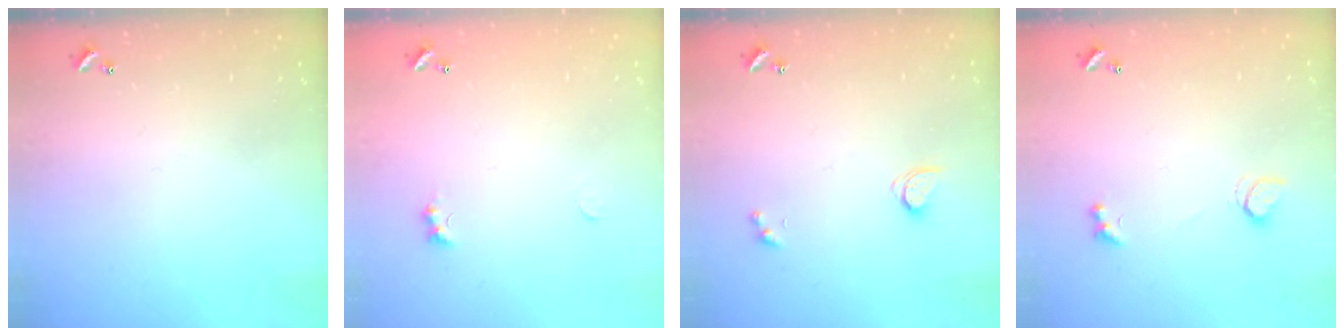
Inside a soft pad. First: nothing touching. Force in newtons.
{"total": 1.4, "press": 1.3, "slide": 0.5}
{"total": 2.6, "press": 2.6, "slide": 0.3}
{"total": 2.3, "press": 1.9, "slide": 1.1}